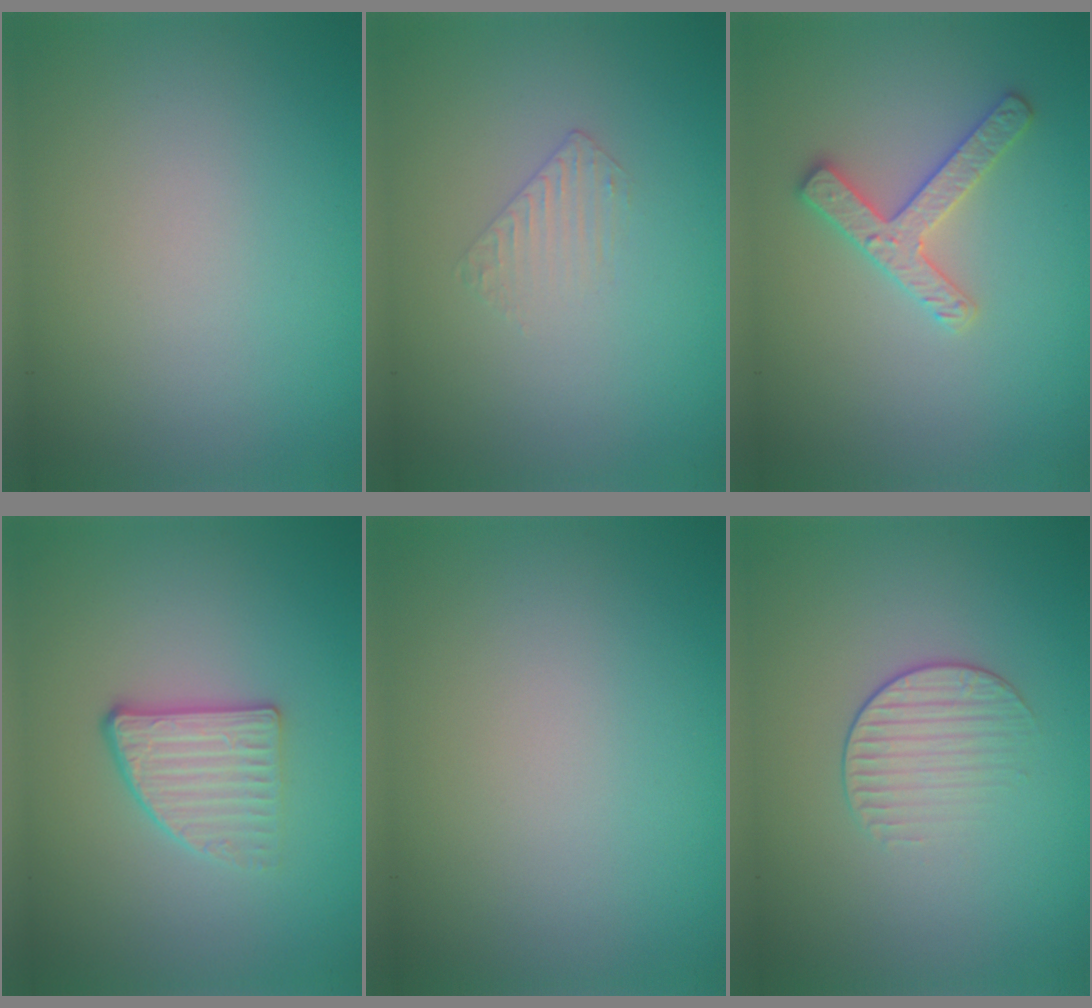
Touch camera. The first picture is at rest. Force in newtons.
{"total": 0.9, "press": 0.2, "slide": 0.9}
{"total": 2.7, "press": 2.7, "slide": 0.3}
{"total": 2.8, "press": 2.5, "slide": 1.4}
{"total": 0.0}
{"total": 1.7, "press": 1.1, "slide": 1.3}